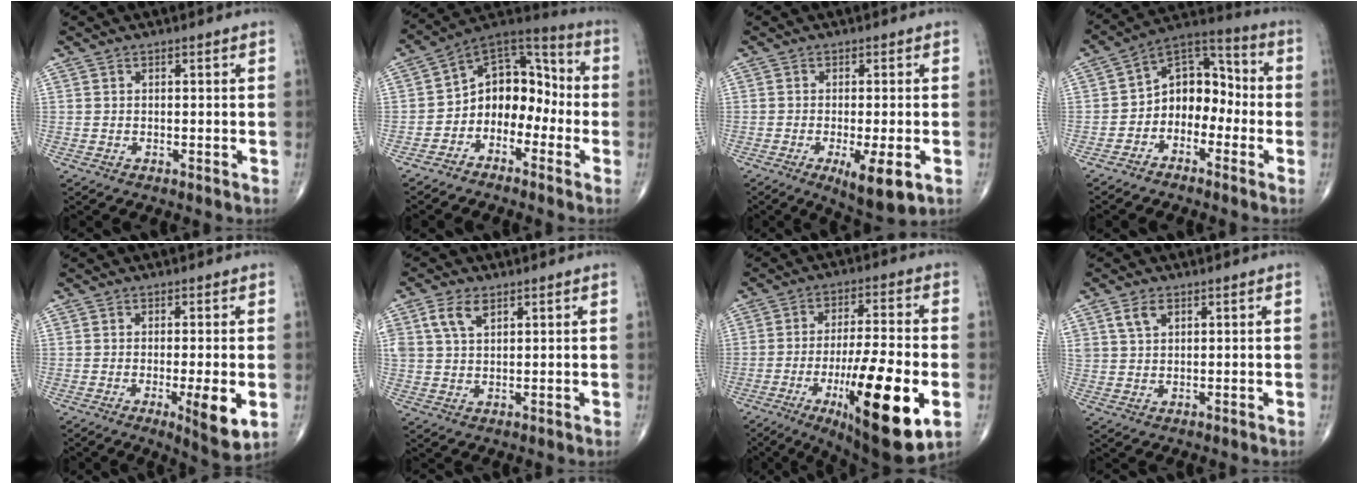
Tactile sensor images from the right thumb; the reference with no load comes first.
{"total": 11.8, "force": [-3.2, 8.7, 7.3], "torque": [-0.063, 0.074, -0.073]}
{"total": 8.0, "force": [-2.9, 2.0, 7.2], "torque": [-0.107, -0.018, -0.041]}
{"total": 10.5, "force": [-2.7, 7.7, 6.7], "torque": [-0.065, 0.058, -0.065]}
{"total": 7.8, "force": [-1.9, 1.5, 7.4], "torque": [-0.104, -0.020, -0.028]}
{"total": 5.3, "force": [2.5, 3.0, 3.5], "torque": [-0.067, -0.001, 0.053]}
{"total": 22.3, "force": [-7.3, 5.3, 20.4], "torque": [-0.309, -0.002, -0.104]}
{"total": 3.6, "force": [1.8, 2.2, 2.2], "torque": [-0.038, -0.003, 0.040]}